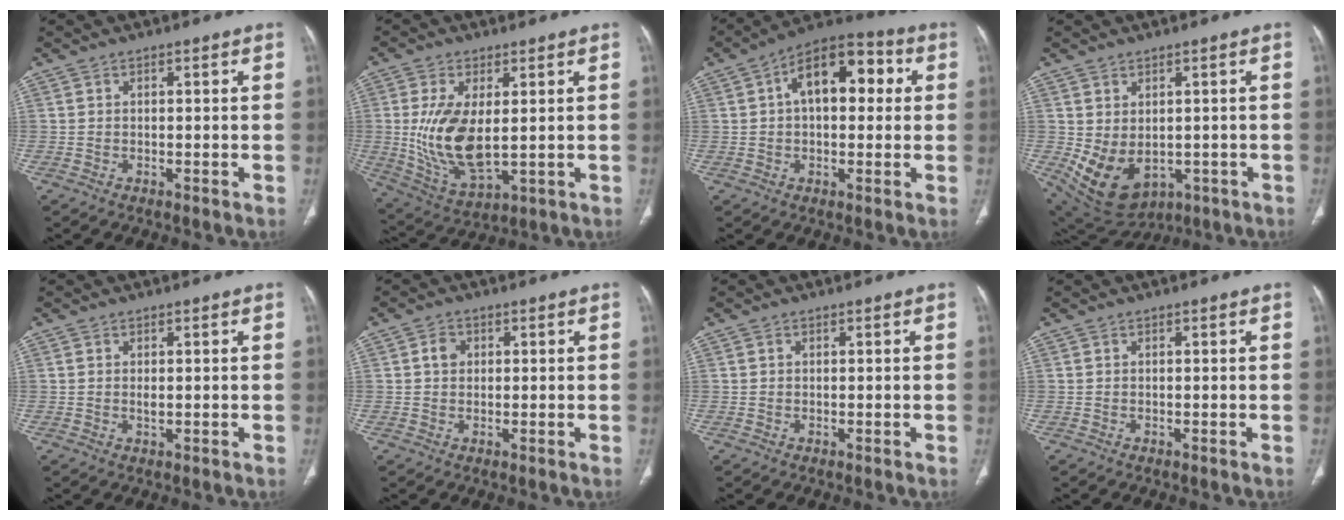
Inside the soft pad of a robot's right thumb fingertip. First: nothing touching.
{"total": 12.9, "force": [0.8, 6.3, 11.3], "torque": [-0.223, -0.018, 0.031]}
{"total": 14.0, "force": [3.0, 7.9, 11.2], "torque": [-0.141, 0.033, 0.038]}
{"total": 11.3, "force": [-1.8, 8.0, 7.8], "torque": [-0.127, -0.004, 0.005]}
{"total": 1.0, "force": [0.1, 0.5, 0.9], "torque": [-0.017, -0.002, 0.005]}
{"total": 2.6, "force": [0.6, 2.1, 1.3], "torque": [-0.015, 0.003, 0.009]}
{"total": 0.0}
{"total": 0.0}